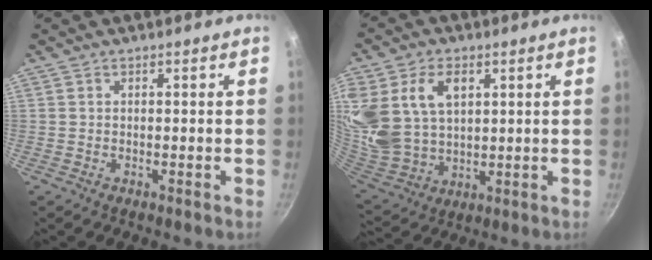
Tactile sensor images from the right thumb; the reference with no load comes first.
{"total": 19.8, "force": [6.6, 13.6, 12.8], "torque": [-0.273, -0.014, 0.141]}